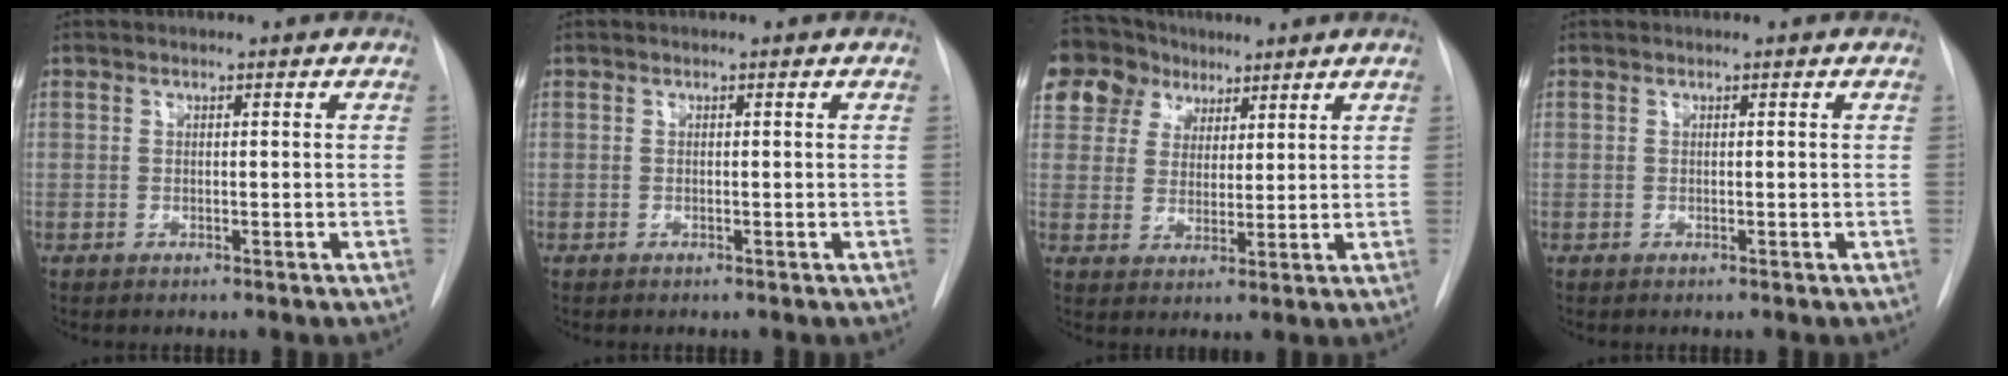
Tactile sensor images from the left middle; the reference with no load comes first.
{"total": 0.0}
{"total": 12.6, "force": [8.1, 9.2, 2.9], "torque": [-0.071, 0.048, 0.155]}
{"total": 0.0}